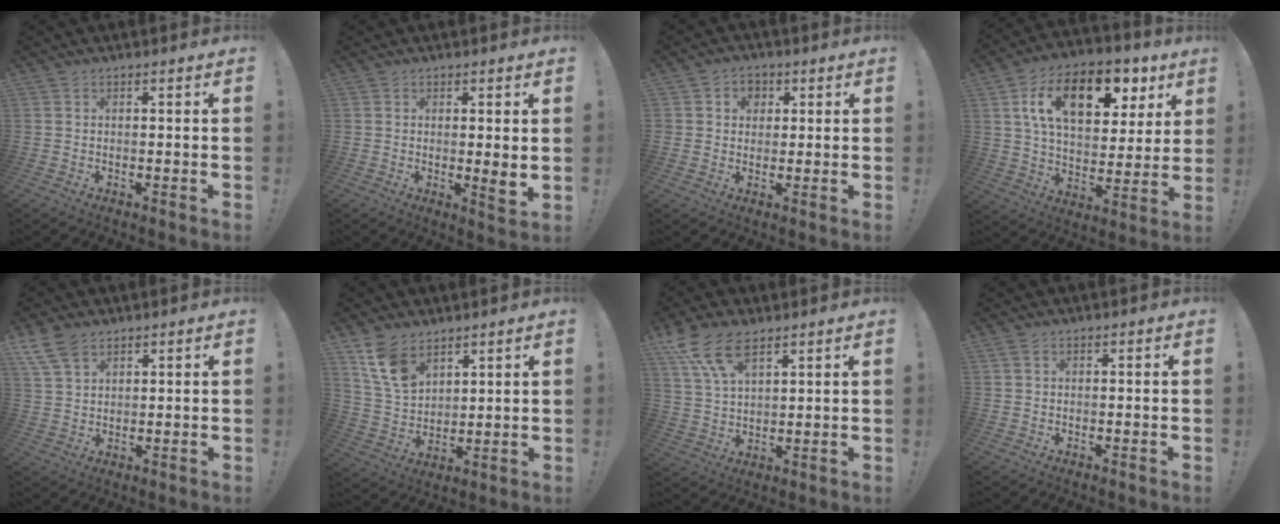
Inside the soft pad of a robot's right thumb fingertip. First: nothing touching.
{"total": 3.7, "force": [0.8, 0.3, 3.6], "torque": [-0.038, -0.019, 0.010]}
{"total": 4.8, "force": [1.3, 4.4, 1.5], "torque": [-0.021, 0.001, 0.024]}
{"total": 18.9, "force": [8.4, 10.8, 13.0], "torque": [-0.201, -0.027, 0.142]}
{"total": 7.8, "force": [5.1, 4.2, 4.1], "torque": [-0.080, -0.014, 0.102]}
{"total": 11.2, "force": [7.4, 6.4, 5.4], "torque": [-0.109, -0.034, 0.148]}
{"total": 11.4, "force": [7.5, 5.3, 6.8], "torque": [-0.135, -0.025, 0.146]}
{"total": 1.2, "force": [0.5, 0.6, 0.9], "torque": [-0.016, 0.002, 0.008]}